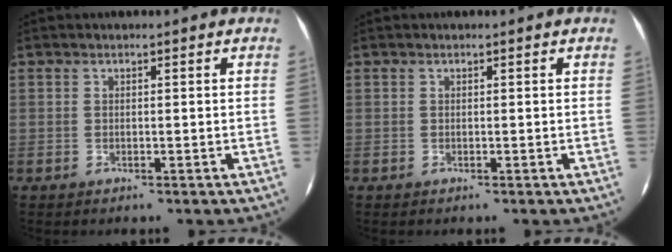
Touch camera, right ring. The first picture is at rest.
{"total": 0.0}